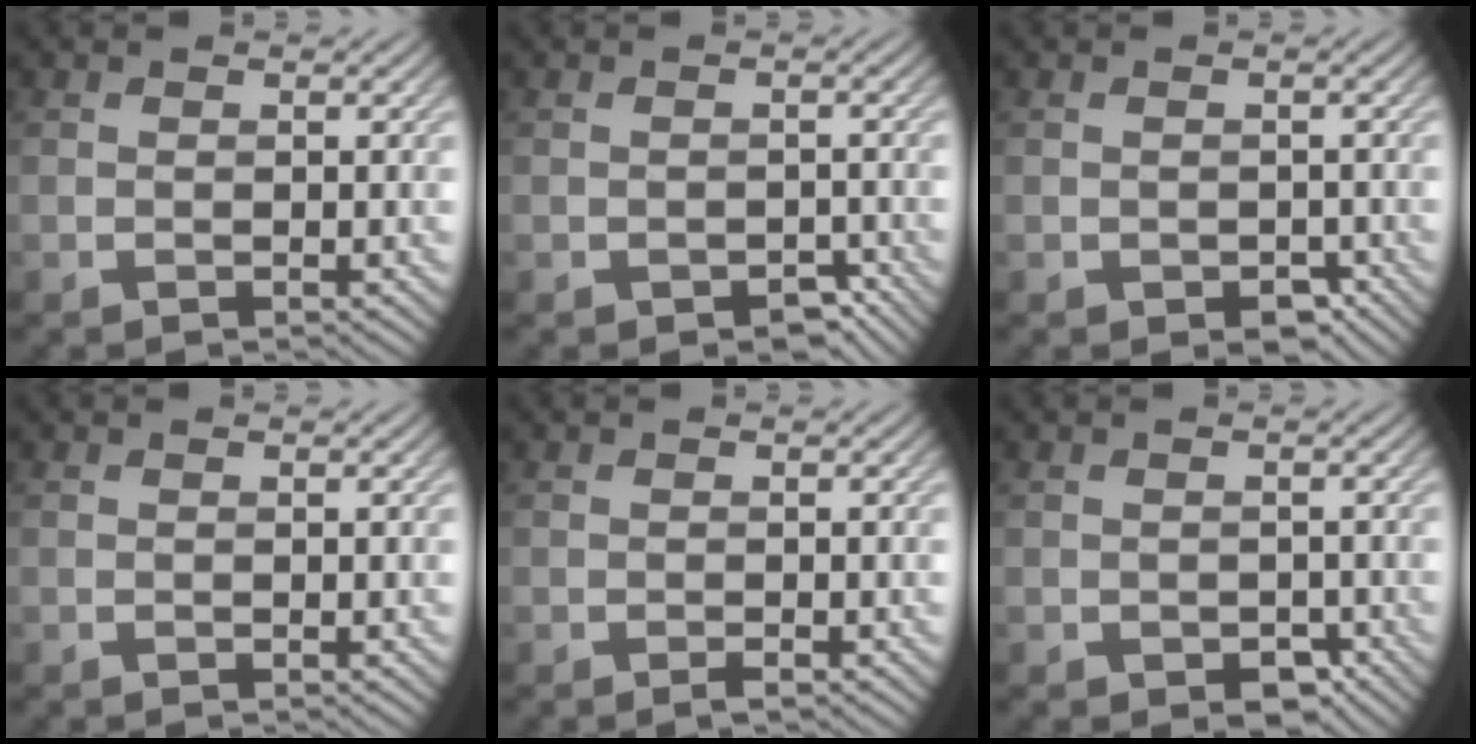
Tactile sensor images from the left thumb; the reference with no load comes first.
{"total": 2.4, "force": [-1.5, 1.5, 1.2], "torque": [-0.016, -0.007, -0.018]}
{"total": 2.1, "force": [-1.0, 1.4, 1.1], "torque": [-0.020, -0.012, -0.014]}
{"total": 0.0}
{"total": 0.6, "force": [-0.4, 0.1, 0.4], "torque": [-0.006, -0.001, -0.007]}
{"total": 2.5, "force": [-1.2, 1.7, 1.3], "torque": [-0.023, -0.013, -0.017]}